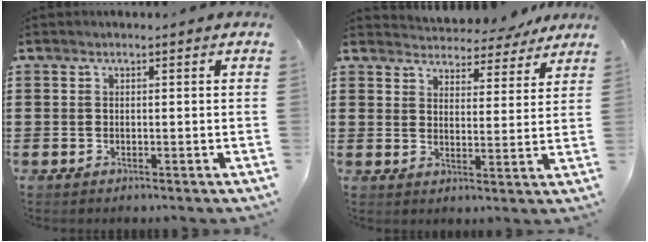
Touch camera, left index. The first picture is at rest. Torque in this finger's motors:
{"motor_torque": [-0.18, -0.13, -0.12, -0.12]}